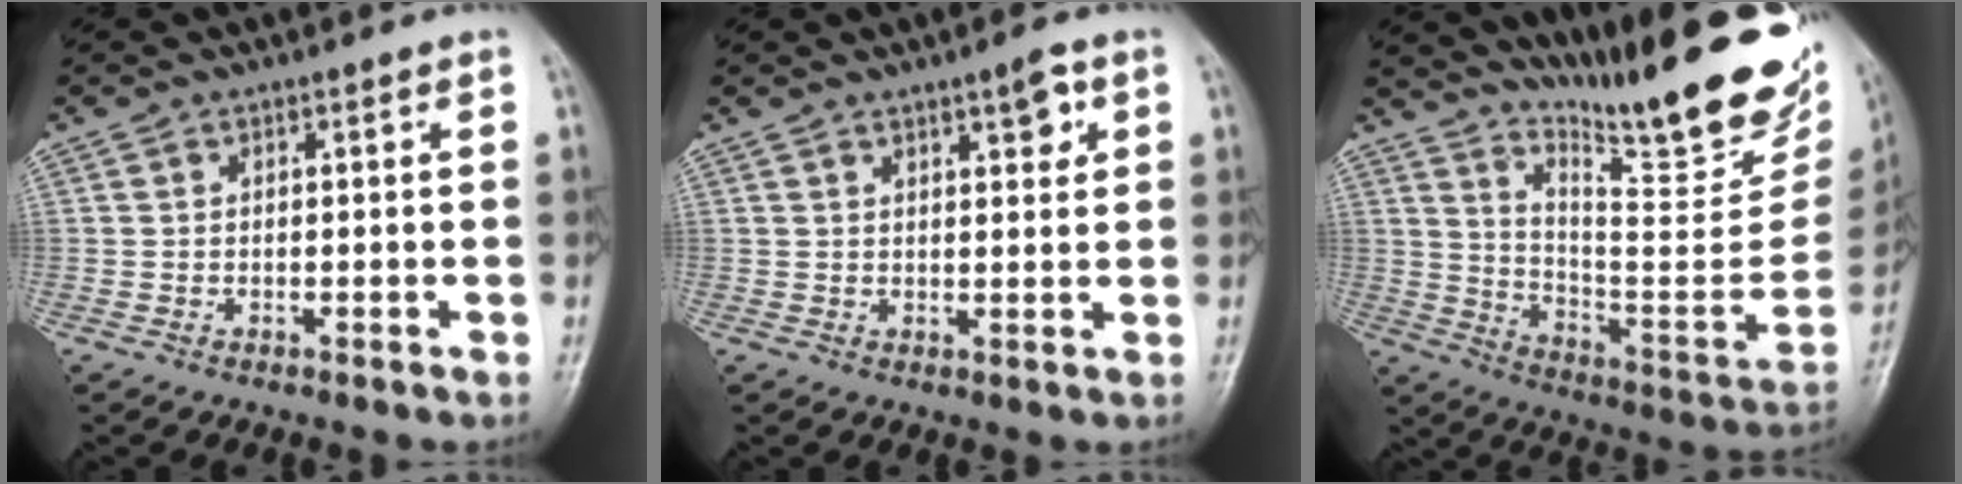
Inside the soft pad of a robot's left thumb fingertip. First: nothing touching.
{"total": 4.1, "force": [2.2, 1.1, 3.2], "torque": [-0.041, -0.012, 0.033]}
{"total": 25.4, "force": [19.7, 4.1, 15.5], "torque": [-0.205, -0.141, 0.299]}